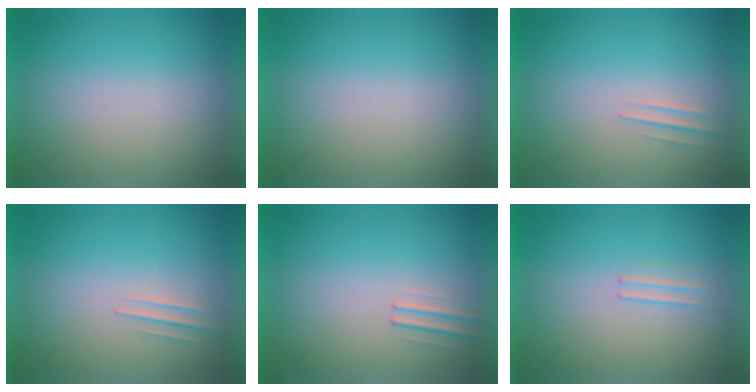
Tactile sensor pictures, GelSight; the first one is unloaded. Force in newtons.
{"total": 0.0}
{"total": 1.2}
{"total": 1.2}
{"total": 1.0}
{"total": 1.1}